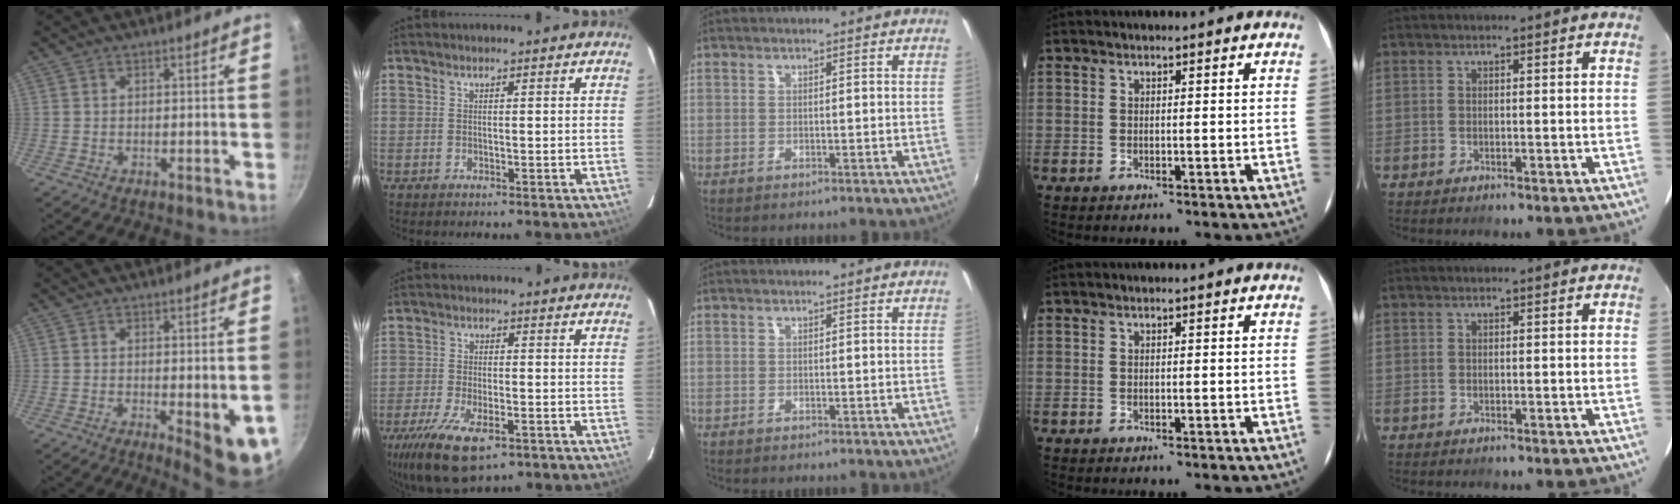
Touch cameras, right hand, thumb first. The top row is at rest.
{"thumb": {"total": 9.4, "force": [-2.3, 2.3, 8.8], "torque": [-0.094, -0.007, -0.021]}, "index": {"total": 13.9, "force": [-8.4, 5.4, 9.7], "torque": [-0.217, -0.046, -0.145]}}